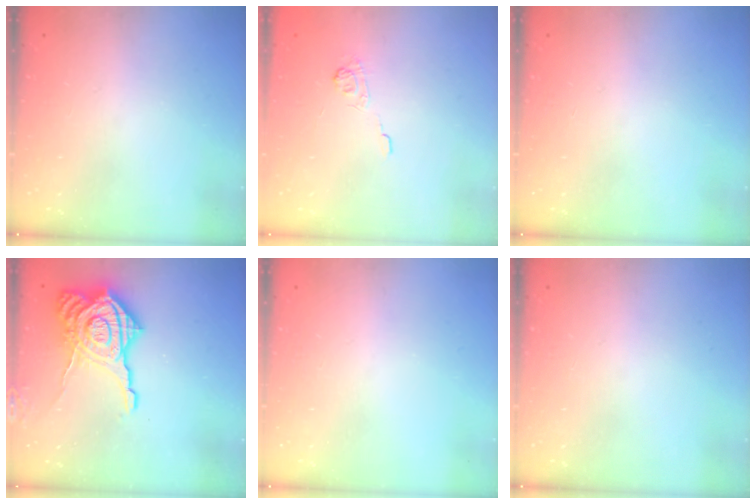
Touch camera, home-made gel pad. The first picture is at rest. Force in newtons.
{"total": 2.5, "press": 2.1, "slide": 1.4}
{"total": 0.0}
{"total": 20.6, "press": 20.5, "slide": 1.6}
{"total": 0.0}
{"total": 0.0}